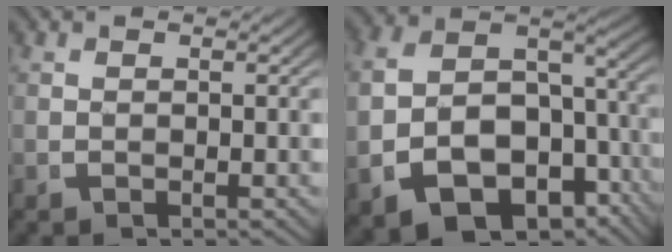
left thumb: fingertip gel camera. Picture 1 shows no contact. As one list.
[{"total": 15.7, "force": [-4.9, 11.5, 9.6], "torque": [-0.198, -0.057, -0.053]}]